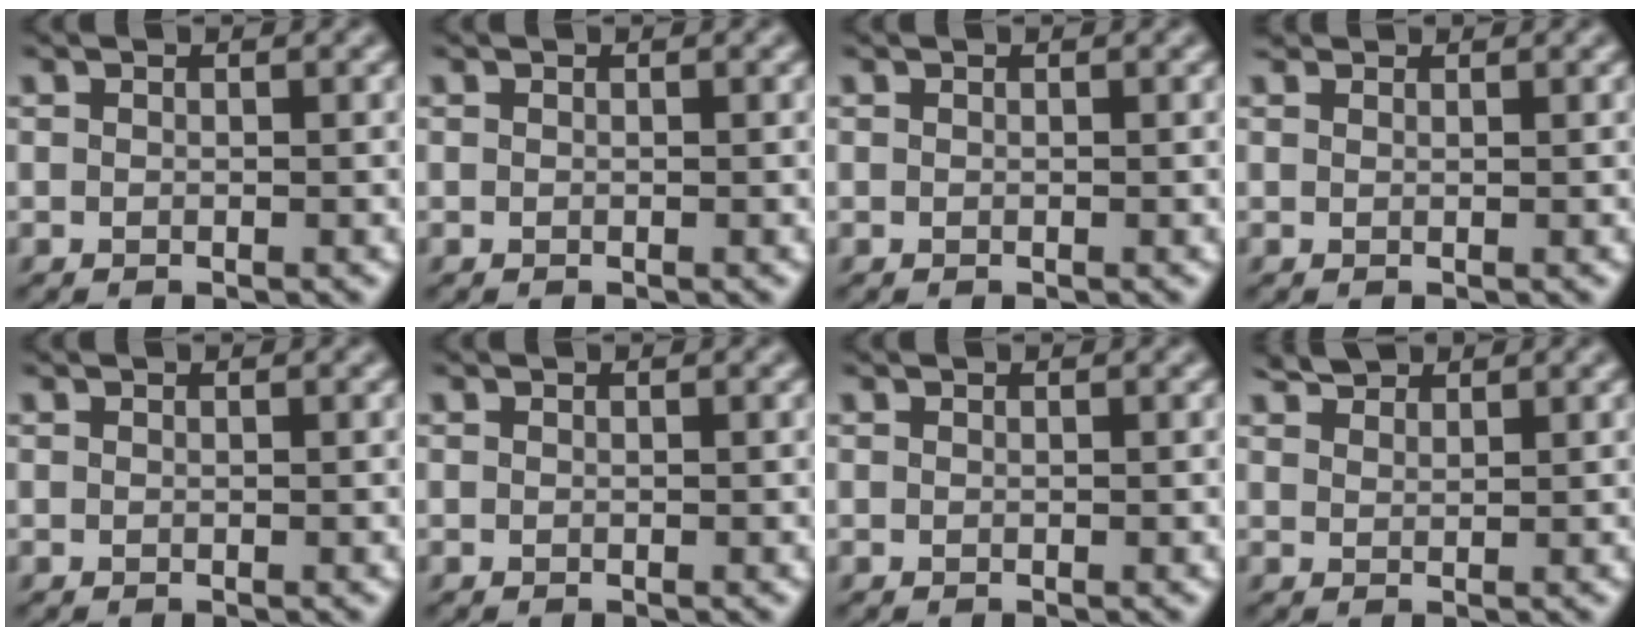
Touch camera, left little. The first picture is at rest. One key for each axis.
{"total": 0.0}
{"total": 0.0}
{"total": 1.0, "fx": 0.9, "fy": 0.3, "fz": 0.1, "tx": -0.007, "ty": 0.007, "tz": 0.019}
{"total": 0.0}
{"total": 0.0}
{"total": 0.0}
{"total": 1.8, "fx": 1.7, "fy": 0.5, "fz": 0.4, "tx": -0.014, "ty": 0.009, "tz": 0.034}